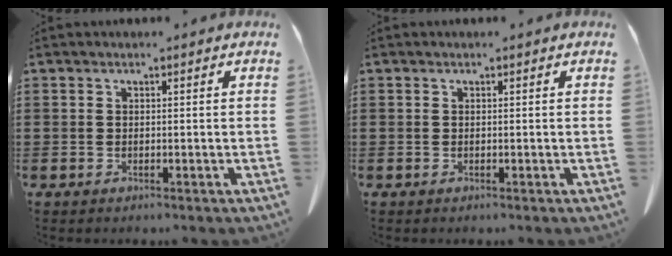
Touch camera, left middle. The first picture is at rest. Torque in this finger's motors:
{"motor_torque": [0.04, -0.01, 0.00, 0.01]}